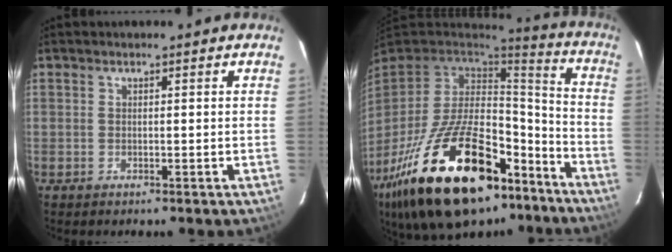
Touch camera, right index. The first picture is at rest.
{"total": 33.2, "force": [-20.0, 15.6, 21.5], "torque": [-0.407, -0.010, -0.297]}